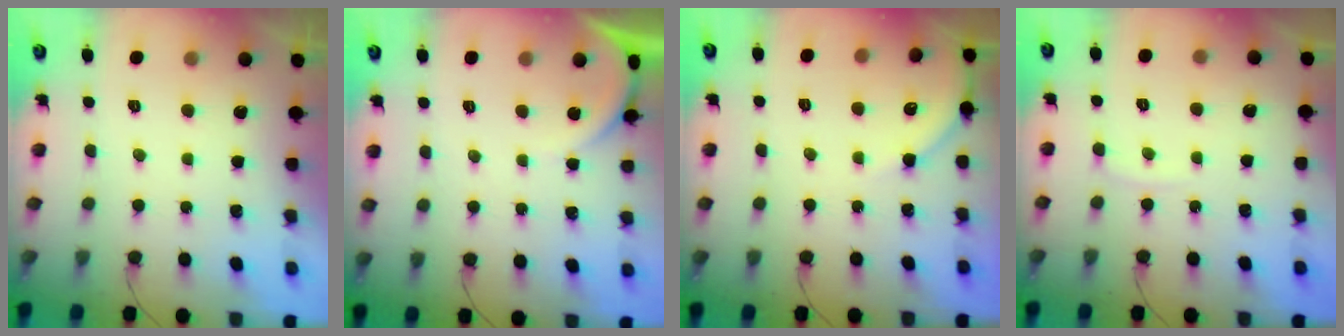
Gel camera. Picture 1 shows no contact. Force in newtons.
{"total": 1.6, "press": 1.6, "slide": 0.4}
{"total": 5.9, "press": 5.8, "slide": 0.8}
{"total": 3.3, "press": 3.3, "slide": 0.5}